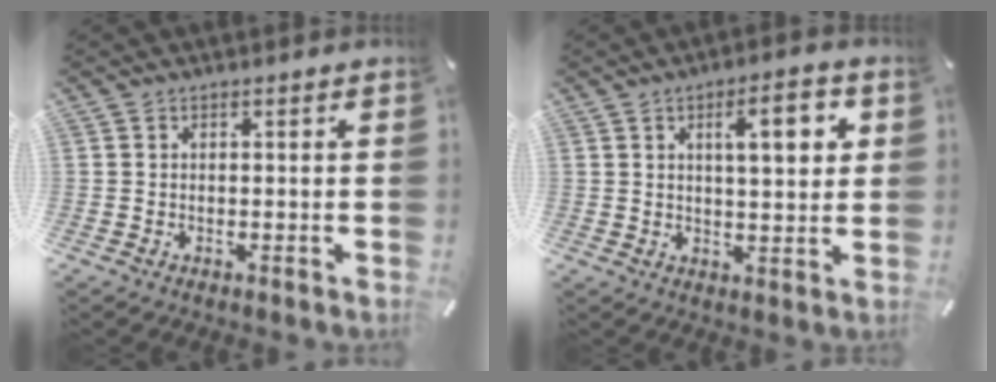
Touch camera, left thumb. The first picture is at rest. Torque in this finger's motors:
{"motor_torque": [1.48, 1.48, 0.84, -0.63, 0.10]}